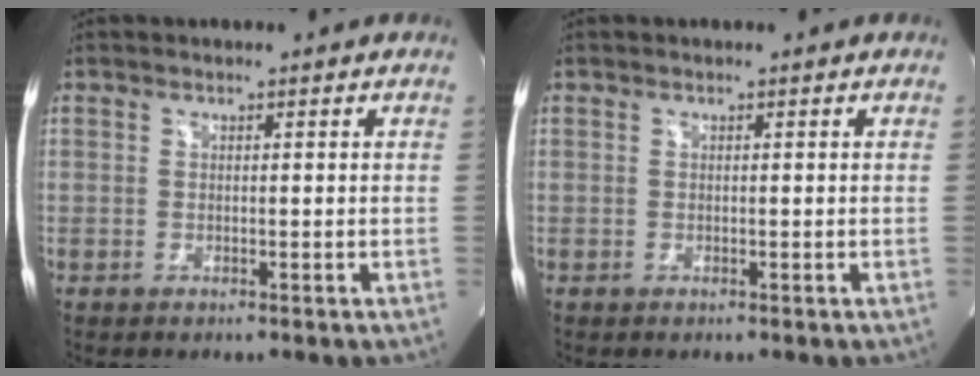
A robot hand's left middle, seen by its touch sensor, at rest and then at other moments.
{"total": 0.0}